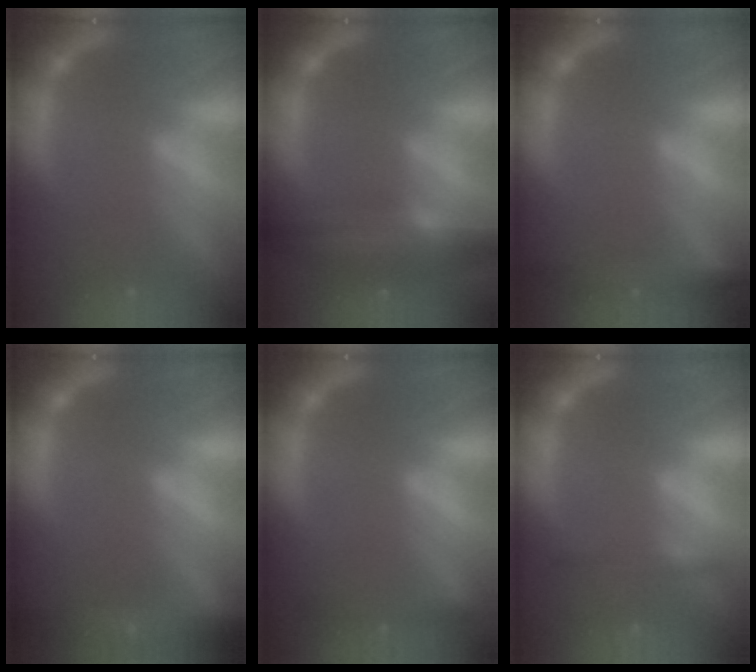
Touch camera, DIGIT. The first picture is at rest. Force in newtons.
{"total": 8.0}
{"total": 4.5}
{"total": 9.5}
{"total": 2.4}
{"total": 1.9}